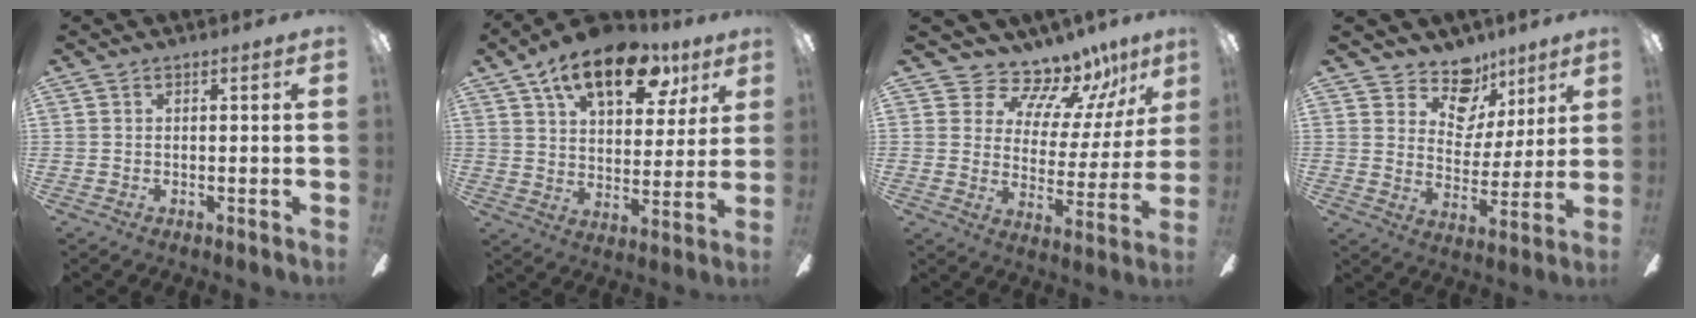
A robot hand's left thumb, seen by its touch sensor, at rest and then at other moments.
{"total": 18.3, "force": [10.4, 9.0, 12.1], "torque": [-0.188, -0.036, 0.173]}
{"total": 11.5, "force": [10.3, 4.4, 2.7], "torque": [-0.060, -0.089, 0.185]}
{"total": 12.1, "force": [8.7, 7.6, 3.8], "torque": [-0.067, -0.057, 0.166]}